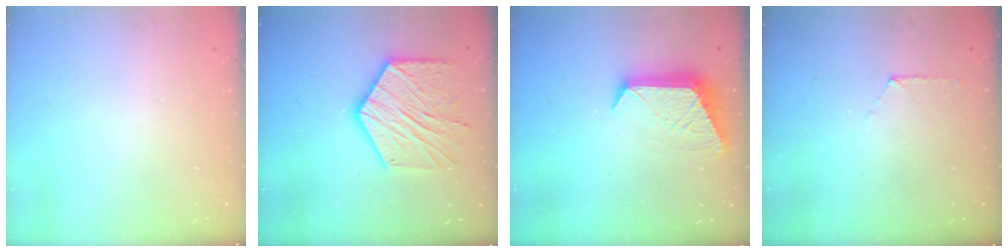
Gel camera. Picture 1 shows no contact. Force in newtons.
{"total": 18.3, "press": 18.2, "slide": 1.6}
{"total": 10.7, "press": 10.7, "slide": 0.8}
{"total": 5.7, "press": 5.7, "slide": 0.6}